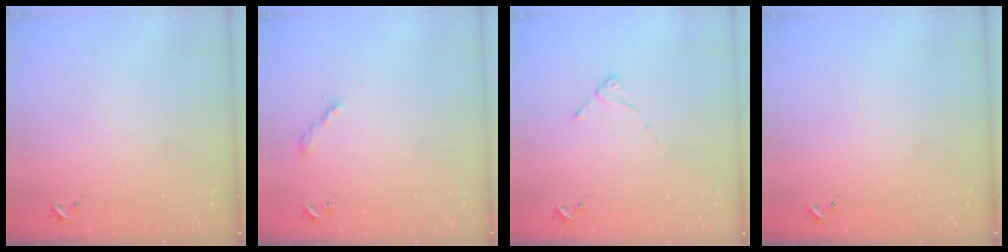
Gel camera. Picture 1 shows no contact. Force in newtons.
{"total": 2.0, "press": 2.0, "slide": 0.2}
{"total": 2.3, "press": 2.3, "slide": 0.3}
{"total": 0.0}